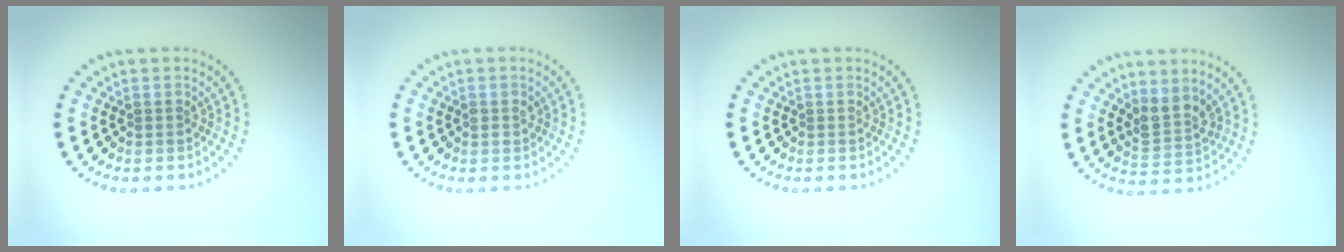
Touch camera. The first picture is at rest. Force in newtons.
{"total": 0.9, "press": 0.8, "slide": 0.3}
{"total": 0.0}
{"total": 2.6, "press": 1.9, "slide": 1.8}